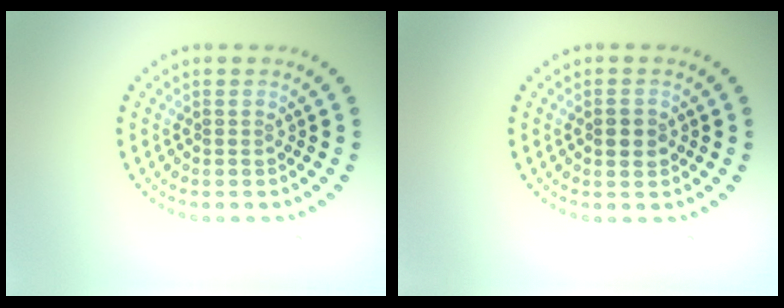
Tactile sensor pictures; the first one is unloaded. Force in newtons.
{"total": 2.3, "press": 2.3, "slide": 0.2}